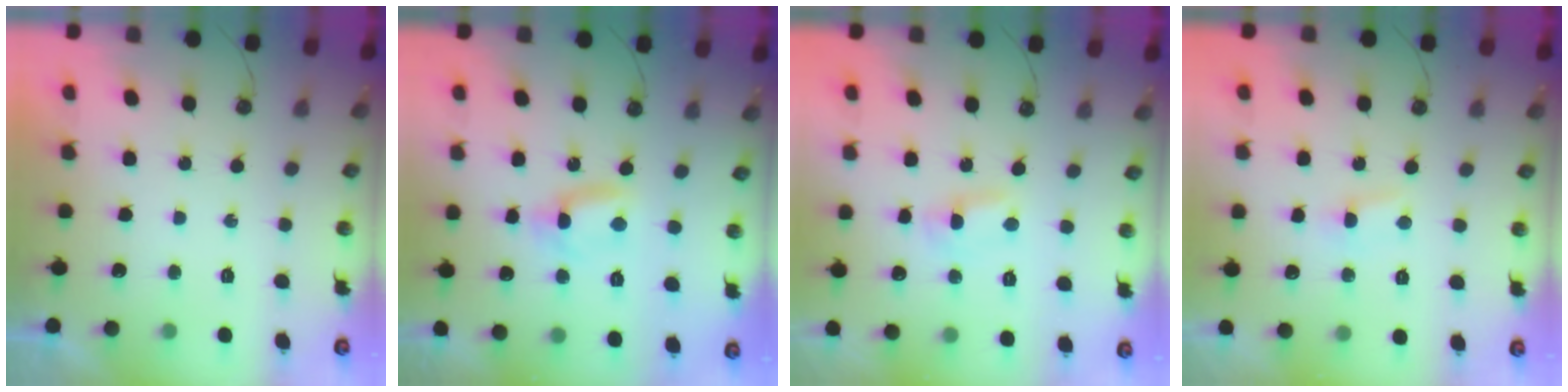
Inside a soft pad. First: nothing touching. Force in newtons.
{"total": 4.1, "press": 4.1, "slide": 0.2}
{"total": 1.7, "press": 1.7, "slide": 0.1}
{"total": 2.7, "press": 2.7, "slide": 0.4}